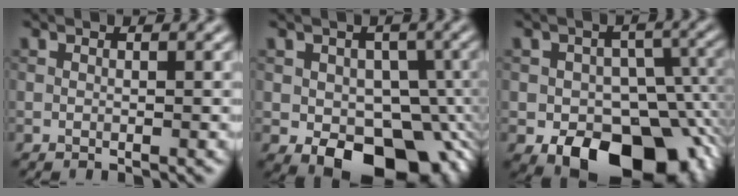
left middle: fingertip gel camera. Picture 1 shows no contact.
{"total": 11.1, "force": [-3.6, 7.6, 7.3], "torque": [-0.066, -0.013, -0.054]}
{"total": 13.3, "force": [-5.9, 8.6, 8.3], "torque": [-0.085, -0.014, -0.093]}